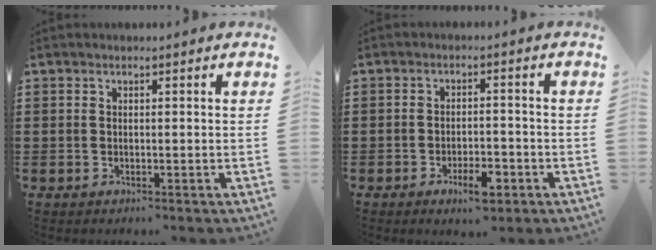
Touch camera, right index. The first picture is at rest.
{"total": 4.5, "force": [-2.6, 1.5, 3.4], "torque": [-0.063, 0.001, -0.046]}